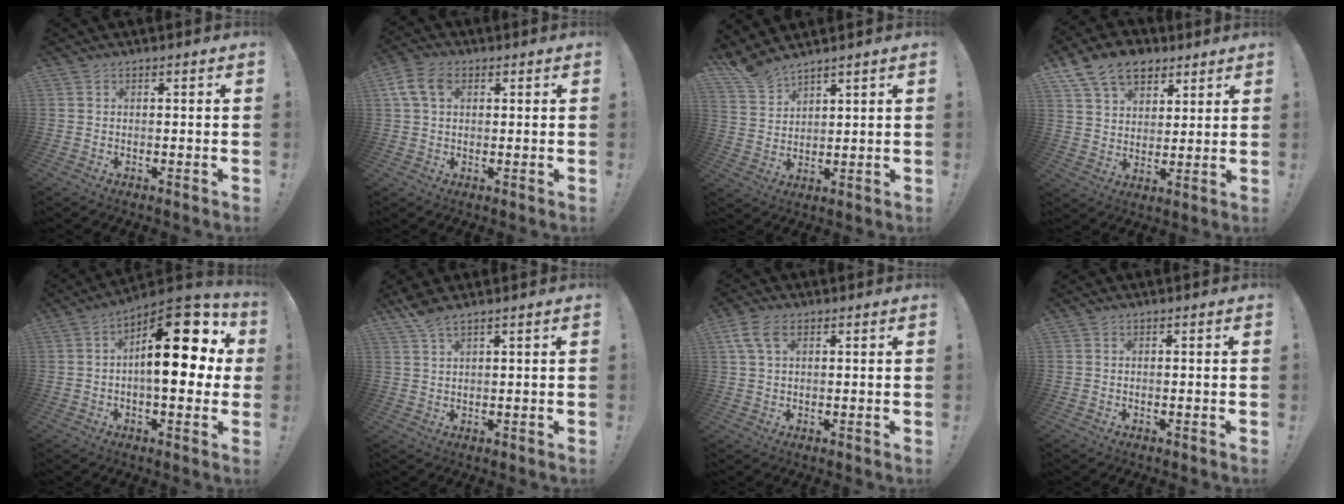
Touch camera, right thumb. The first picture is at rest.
{"total": 8.2, "force": [2.7, 5.5, 5.5], "torque": [-0.112, 0.005, 0.054]}
{"total": 6.7, "force": [6.2, 2.0, 1.6], "torque": [-0.044, -0.043, 0.120]}
{"total": 13.2, "force": [7.9, 8.9, 5.9], "torque": [-0.094, -0.039, 0.152]}
{"total": 21.6, "force": [3.9, 9.5, 19.0], "torque": [-0.253, -0.024, 0.065]}
{"total": 4.1, "force": [3.1, 0.4, 2.6], "torque": [-0.055, -0.015, 0.056]}
{"total": 6.0, "force": [2.5, 3.4, 4.3], "torque": [-0.091, 0.003, 0.050]}
{"total": 0.0}